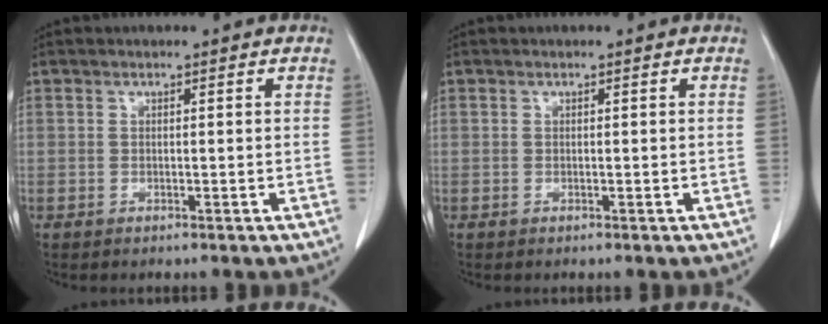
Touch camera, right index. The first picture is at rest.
{"total": 0.0}